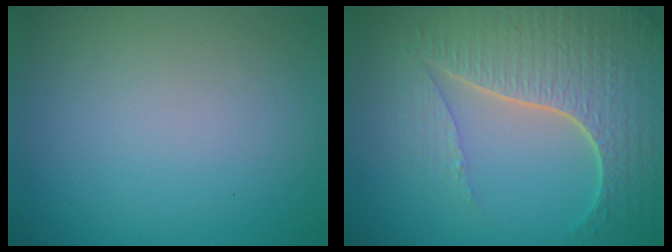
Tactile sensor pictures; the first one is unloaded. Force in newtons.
{"total": 7.7, "press": 5.6, "slide": 5.3}